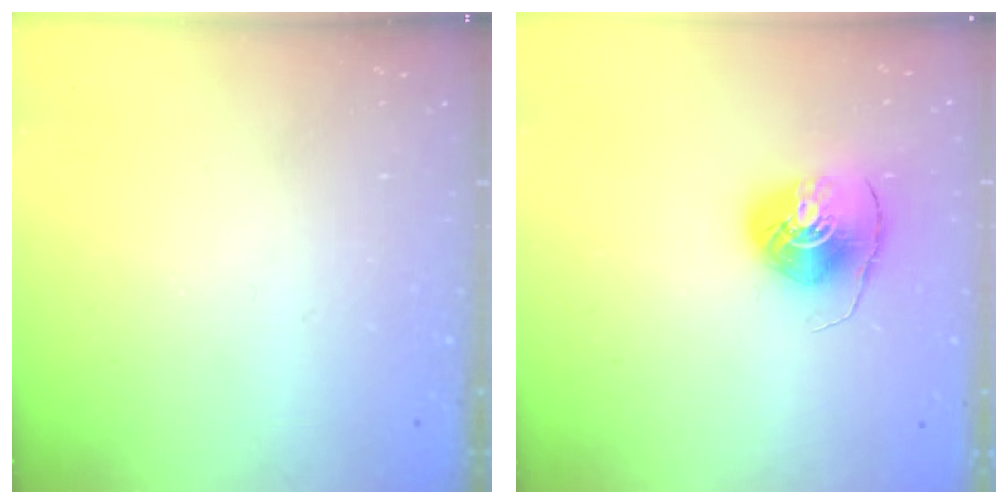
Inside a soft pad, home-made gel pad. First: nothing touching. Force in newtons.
{"total": 7.6, "press": 7.6, "slide": 0.3}